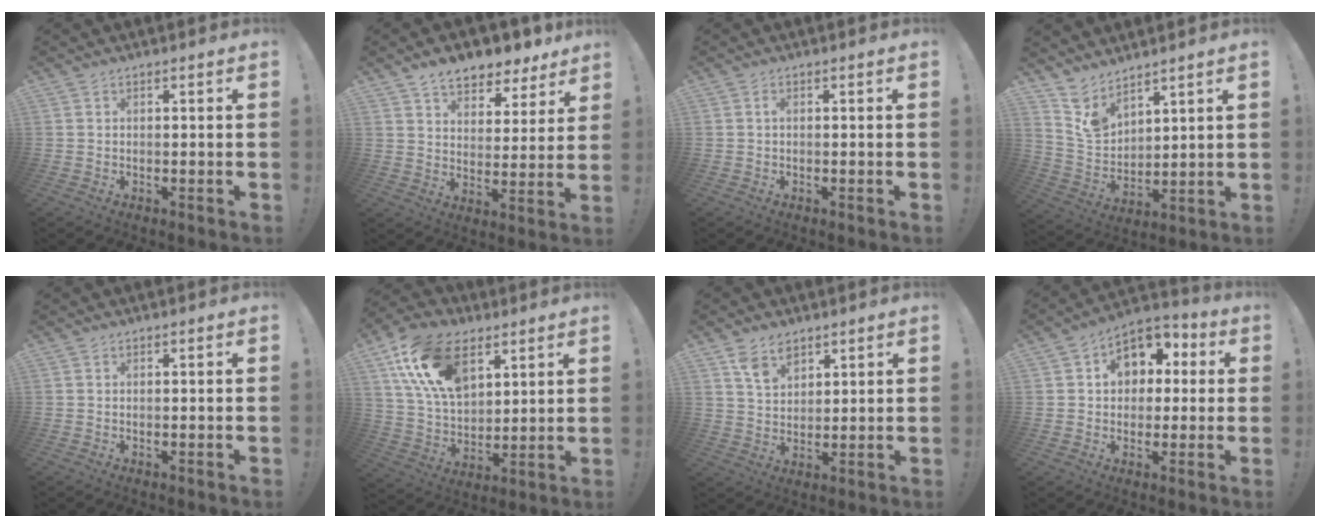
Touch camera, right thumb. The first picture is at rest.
{"total": 9.5, "force": [7.7, 4.4, 3.2], "torque": [-0.050, -0.058, 0.141]}
{"total": 0.7, "force": [-0.1, 0.2, 0.6], "torque": [-0.011, 0.002, -0.002]}
{"total": 8.9, "force": [7.8, 3.8, 1.6], "torque": [-0.050, -0.066, 0.154]}
{"total": 0.0}
{"total": 20.1, "force": [9.5, 12.4, 12.6], "torque": [-0.246, -0.035, 0.176]}
{"total": 7.4, "force": [5.1, 4.5, 2.9], "torque": [-0.050, -0.022, 0.097]}
{"total": 10.1, "force": [2.8, 8.3, 5.0], "torque": [-0.060, -0.010, 0.057]}